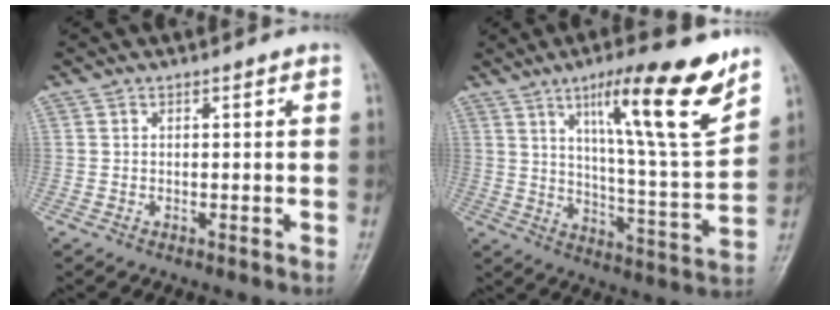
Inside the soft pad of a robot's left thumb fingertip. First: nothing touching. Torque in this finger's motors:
{"motor_torque": [0.82, 0.50, 1.64, -1.14, 0.30]}